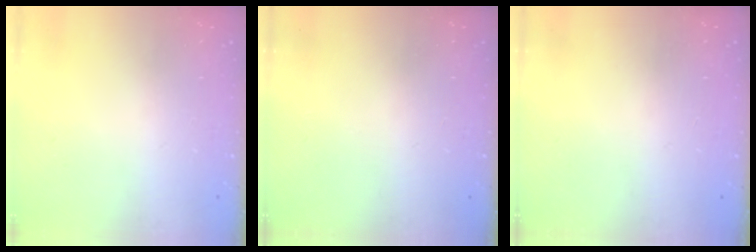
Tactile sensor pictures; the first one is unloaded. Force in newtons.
{"total": 0.0}
{"total": 0.0}